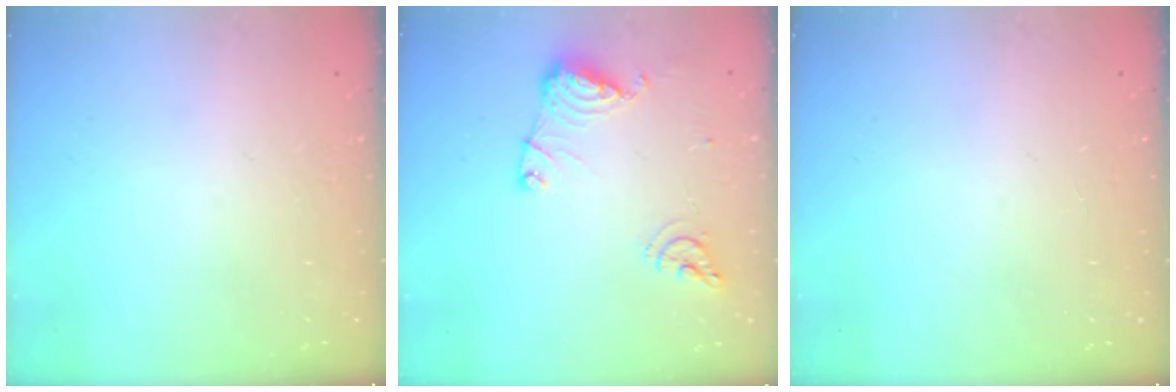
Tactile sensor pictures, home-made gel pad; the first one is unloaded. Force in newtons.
{"total": 11.9, "press": 11.9, "slide": 1.3}
{"total": 0.0}